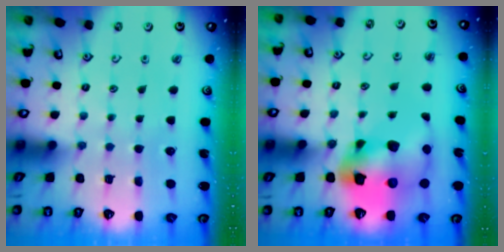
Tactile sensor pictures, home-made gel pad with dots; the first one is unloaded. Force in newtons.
{"total": 16.6, "press": 16.4, "slide": 2.1}